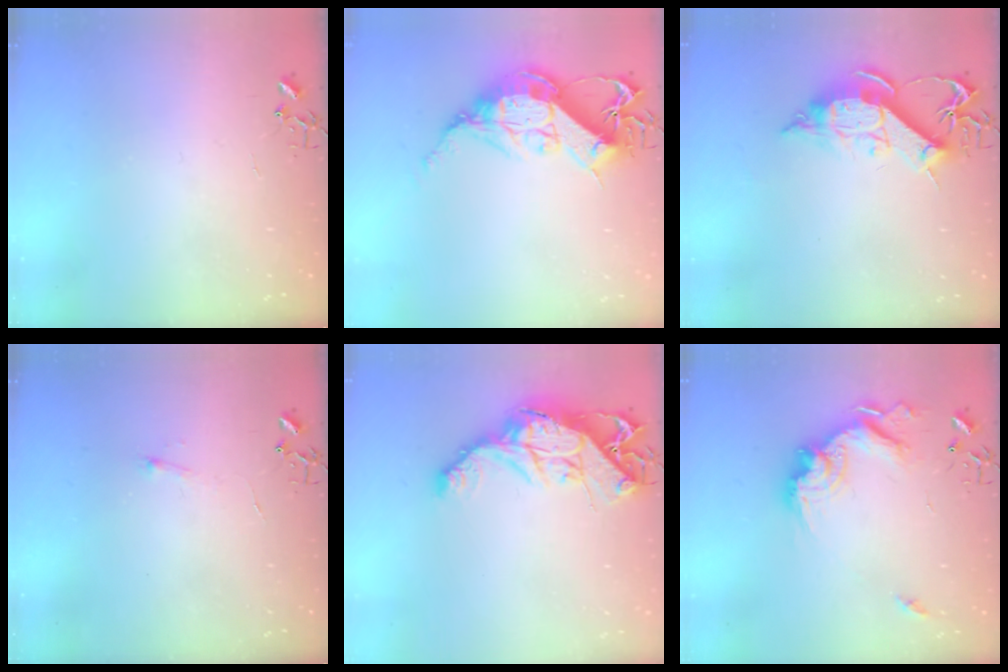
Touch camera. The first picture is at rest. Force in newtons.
{"total": 15.7, "press": 15.6, "slide": 1.4}
{"total": 13.2, "press": 13.1, "slide": 1.5}
{"total": 4.1, "press": 4.0, "slide": 0.6}
{"total": 16.1, "press": 16.0, "slide": 1.6}
{"total": 17.8, "press": 17.7, "slide": 2.1}